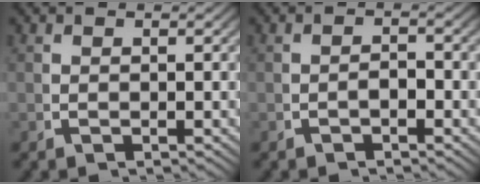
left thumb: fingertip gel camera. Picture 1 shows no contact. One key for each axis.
{"total": 1.1, "fx": -0.9, "fy": 0.5, "fz": 0.6, "tx": -0.010, "ty": -0.004, "tz": -0.015}